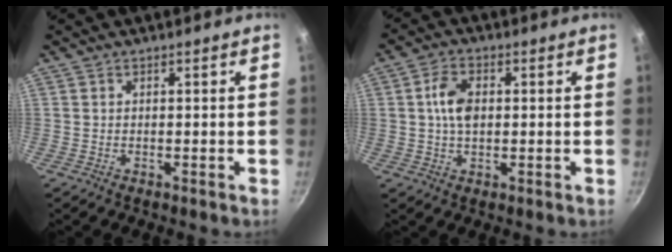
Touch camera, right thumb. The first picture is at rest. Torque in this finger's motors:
{"motor_torque": [1.03, 0.95, 1.05, 0.34, 0.08]}